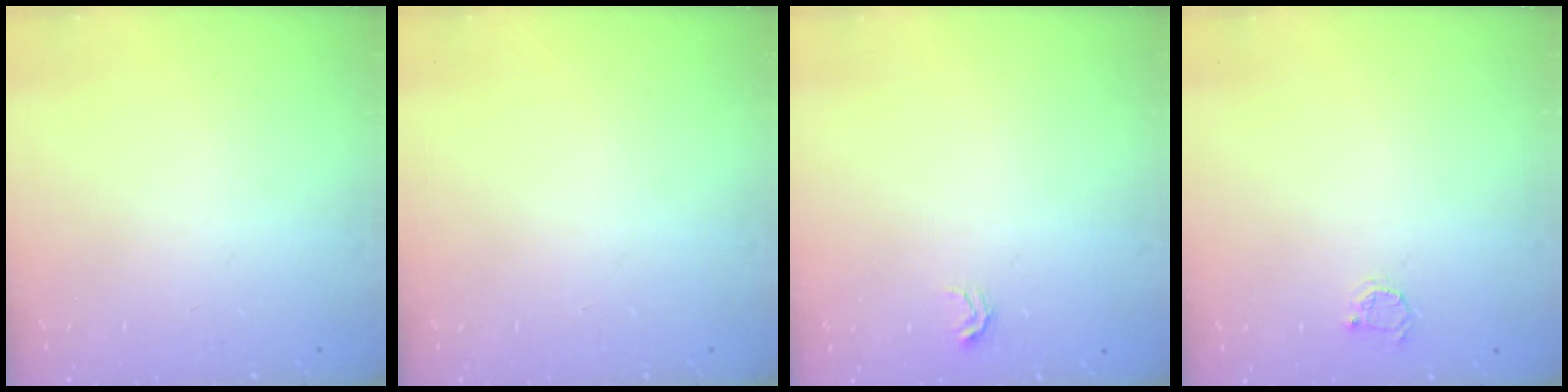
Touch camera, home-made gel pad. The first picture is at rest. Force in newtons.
{"total": 0.0}
{"total": 2.7, "press": 2.7, "slide": 0.4}
{"total": 2.5, "press": 2.5, "slide": 0.3}